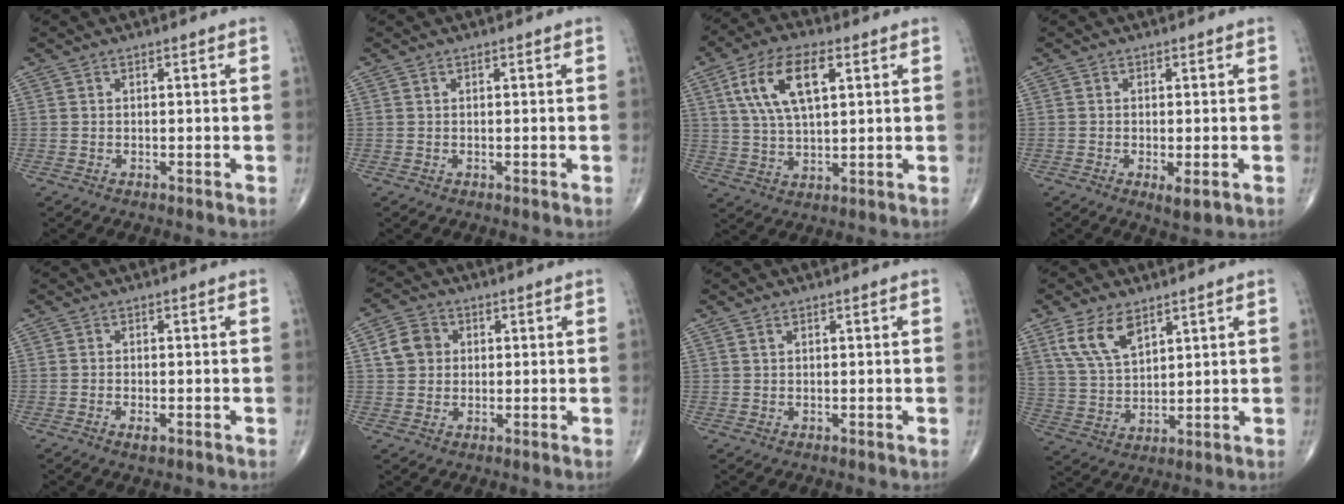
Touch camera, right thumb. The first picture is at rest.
{"total": 0.0}
{"total": 13.1, "force": [4.5, 5.9, 10.7], "torque": [-0.202, 0.002, 0.085]}
{"total": 3.2, "force": [-1.1, 0.9, 2.9], "torque": [-0.048, -0.010, -0.018]}
{"total": 1.7, "force": [-0.8, 0.6, 1.3], "torque": [-0.024, -0.003, -0.015]}
{"total": 5.6, "force": [1.1, 4.9, 2.6], "torque": [-0.033, 0.006, 0.014]}
{"total": 0.7, "force": [0.5, 0.4, 0.3], "torque": [-0.006, 0.001, 0.010]}
{"total": 9.8, "force": [5.7, 5.0, 6.1], "torque": [-0.114, -0.018, 0.124]}